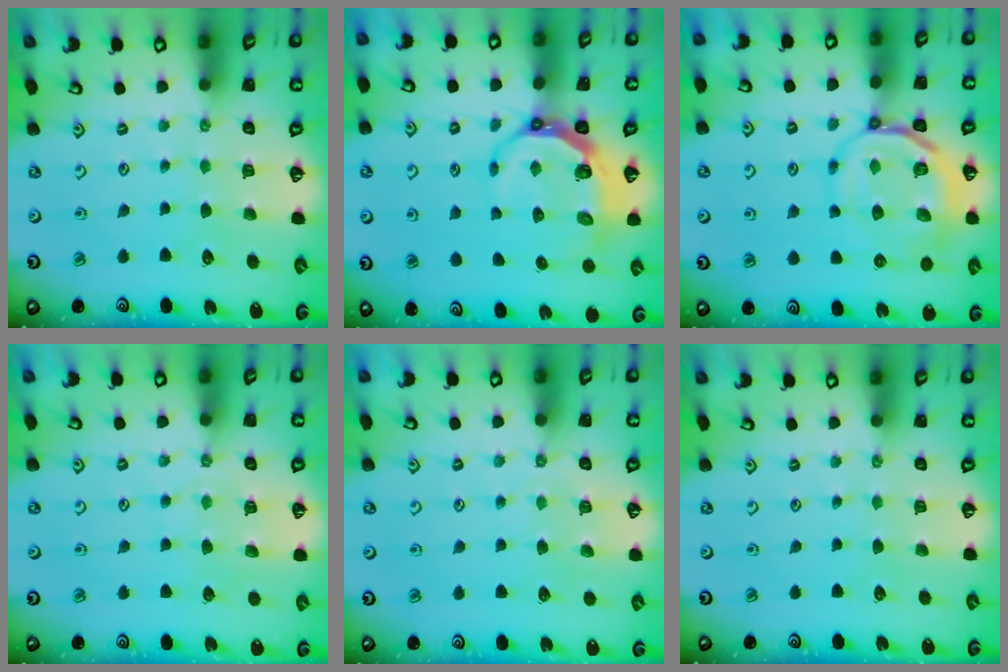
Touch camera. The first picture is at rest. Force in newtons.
{"total": 8.1, "press": 7.4, "slide": 3.4}
{"total": 9.9, "press": 9.7, "slide": 1.8}
{"total": 5.7, "press": 5.7, "slide": 0.7}
{"total": 3.2, "press": 3.1, "slide": 0.7}
{"total": 0.0}